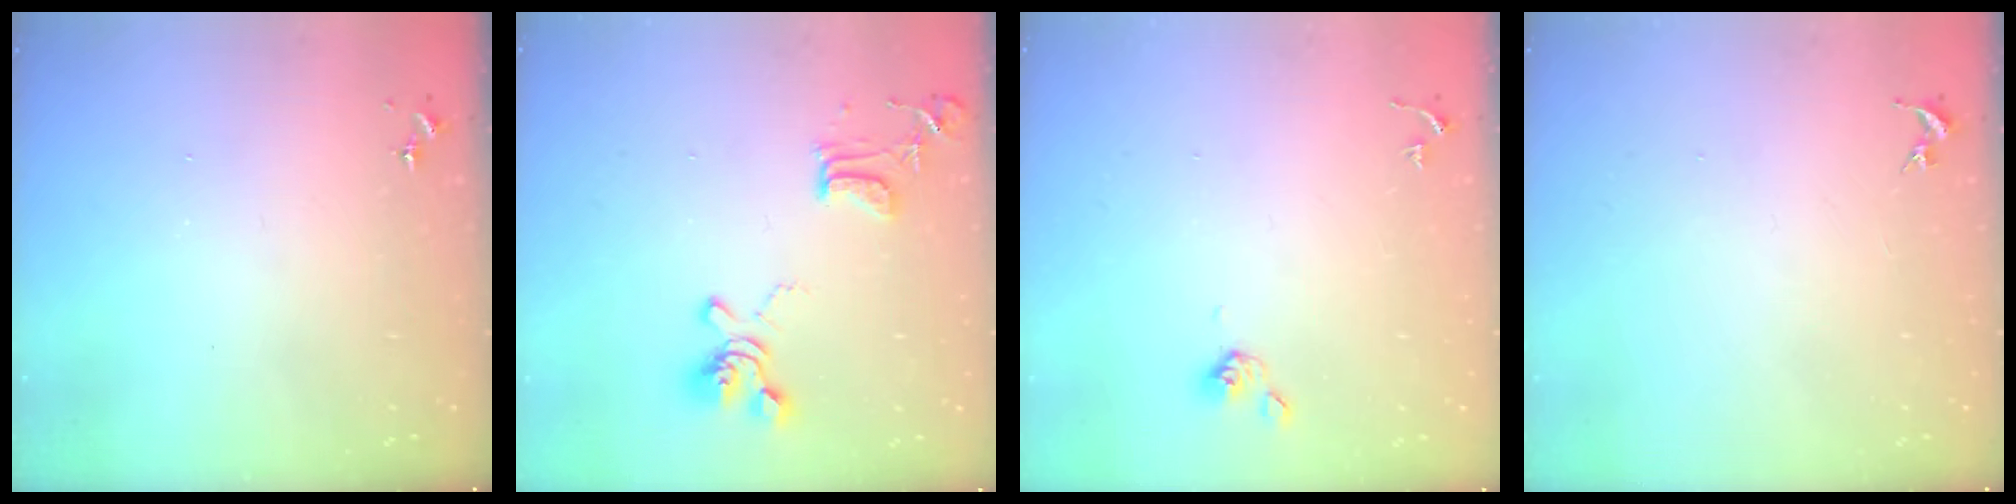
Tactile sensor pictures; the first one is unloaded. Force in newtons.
{"total": 15.8, "press": 15.7, "slide": 1.6}
{"total": 5.7, "press": 5.6, "slide": 0.8}
{"total": 0.0}